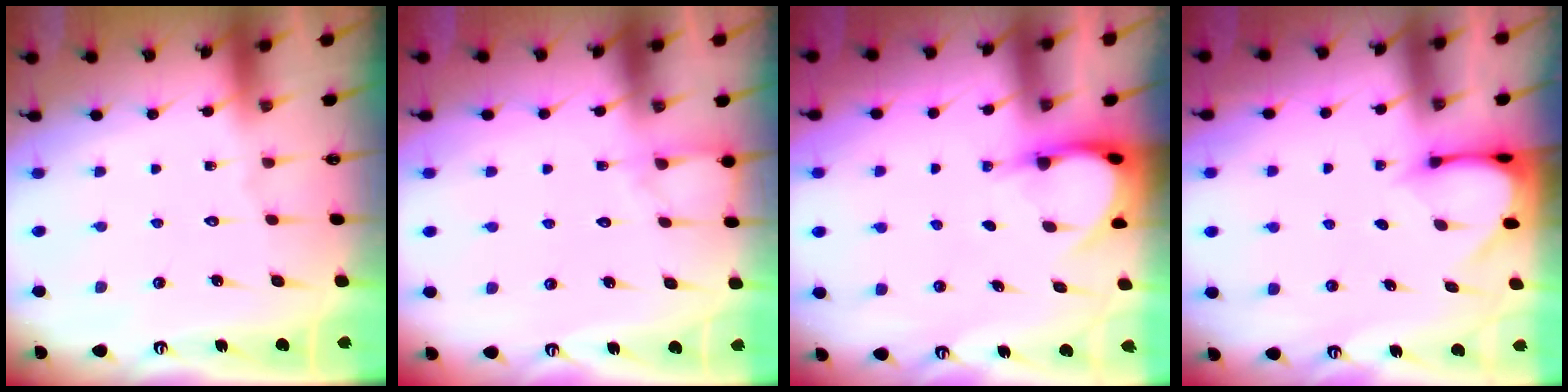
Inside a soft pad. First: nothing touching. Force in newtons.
{"total": 4.5, "press": 4.5, "slide": 0.5}
{"total": 3.9, "press": 3.9, "slide": 0.3}
{"total": 3.0, "press": 3.0, "slide": 0.4}